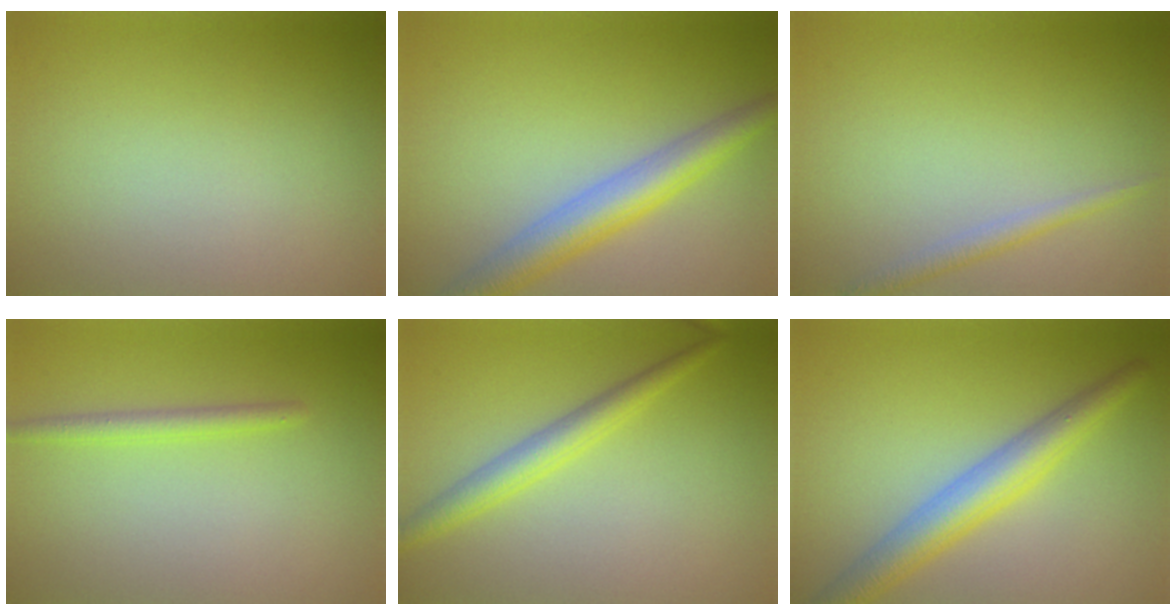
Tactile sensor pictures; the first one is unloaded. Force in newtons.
{"total": 5.3, "press": 5.3, "slide": 0.2}
{"total": 1.6, "press": 1.6, "slide": 0.1}
{"total": 1.7, "press": 1.7, "slide": 0.0}
{"total": 2.9, "press": 2.9, "slide": 0.1}
{"total": 4.9, "press": 4.9, "slide": 0.3}